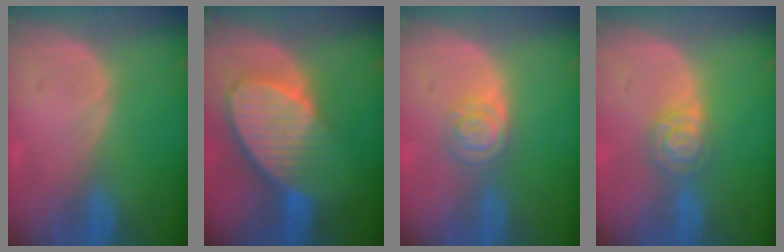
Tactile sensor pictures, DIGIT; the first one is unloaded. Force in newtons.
{"total": 10.0, "press": 8.7, "slide": 4.8}
{"total": 4.3, "press": 3.9, "slide": 1.9}
{"total": 4.8, "press": 4.1, "slide": 2.4}